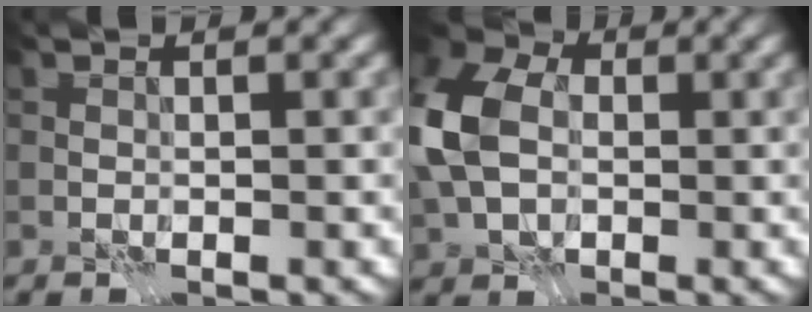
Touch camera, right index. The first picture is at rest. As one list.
[{"total": 10.1, "force": [0.0, 7.1, 7.1], "torque": [-0.193, 0.003, -0.010]}]